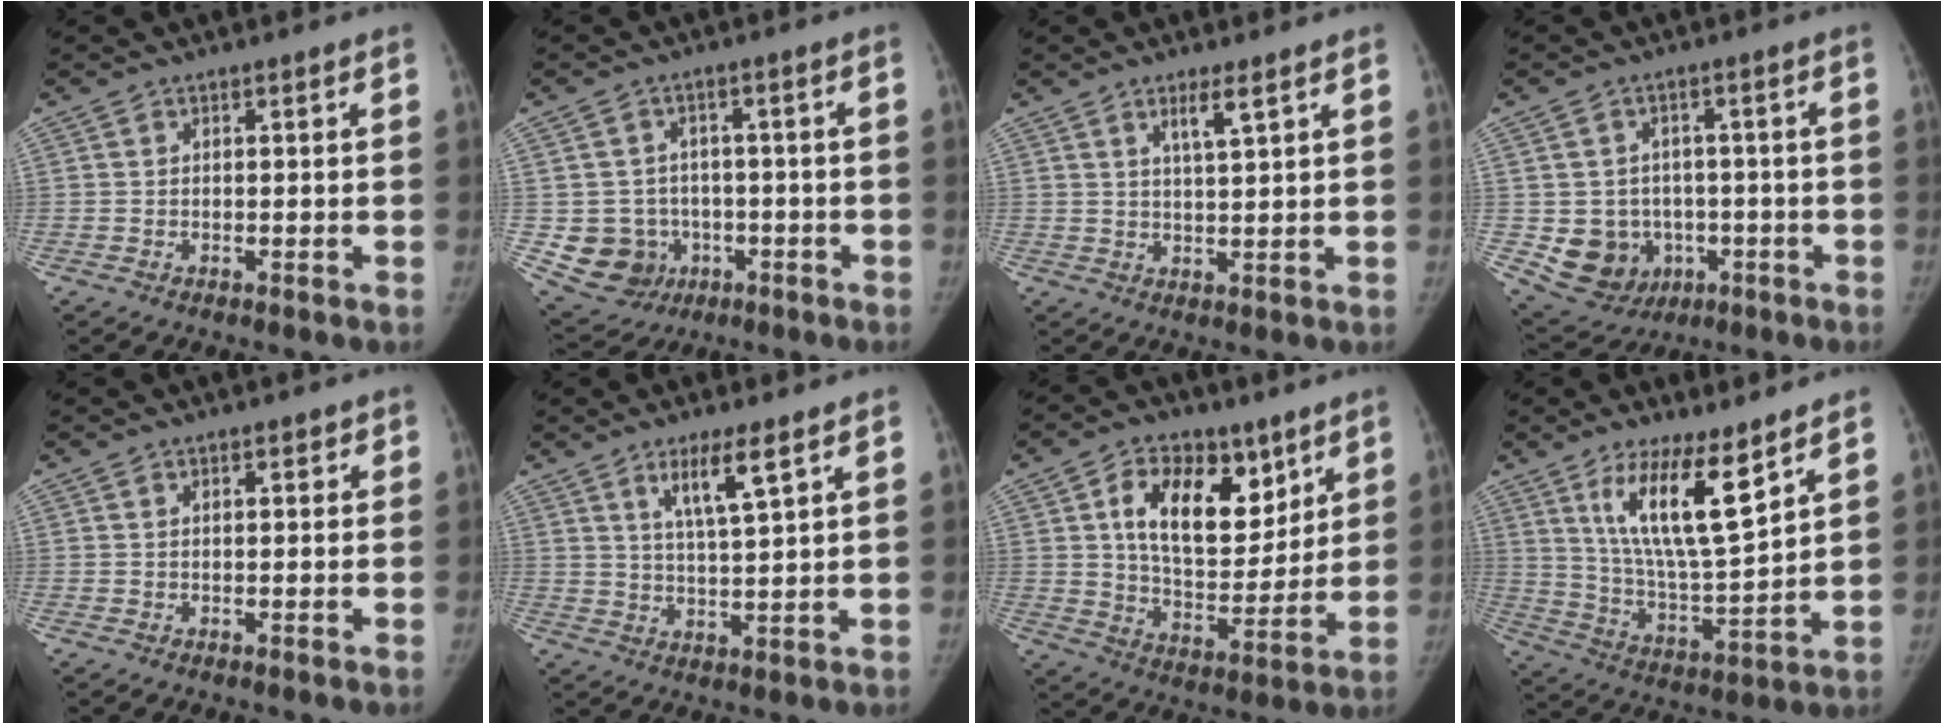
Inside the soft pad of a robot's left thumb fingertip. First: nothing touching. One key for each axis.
{"total": 9.7, "fx": -2.0, "fy": 9.1, "fz": 2.7, "tx": -0.036, "ty": 0.016, "tz": -0.015}
{"total": 3.7, "fx": 2.2, "fy": 0.3, "fz": 2.9, "tx": -0.054, "ty": -0.017, "tz": 0.041}
{"total": 10.5, "fx": -2.2, "fy": 9.4, "fz": 4.2, "tx": -0.045, "ty": 0.013, "tz": -0.014}
{"total": 1.1, "fx": 0.5, "fy": 0.7, "fz": 0.7, "tx": -0.002, "ty": 0.001, "tz": 0.002}
{"total": 6.7, "fx": 3.9, "fy": 0.7, "fz": 5.5, "tx": -0.101, "ty": -0.029, "tz": 0.074}
{"total": 16.9, "fx": 7.1, "fy": 10.1, "fz": 11.5, "tx": -0.142, "ty": -0.036, "tz": 0.130}
{"total": 14.6, "fx": 8.4, "fy": 3.4, "fz": 11.4, "tx": -0.189, "ty": -0.062, "tz": 0.166}